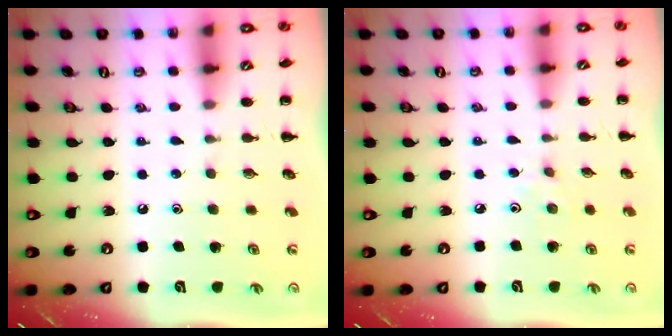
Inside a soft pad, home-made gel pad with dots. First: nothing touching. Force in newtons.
{"total": 2.7, "press": 2.5, "slide": 0.9}